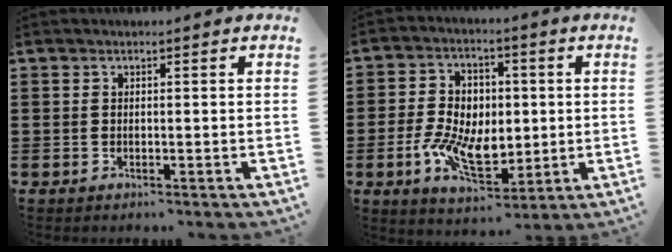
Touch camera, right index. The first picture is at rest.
{"total": 9.4, "force": [-1.3, 6.5, 6.7], "torque": [-0.160, 0.014, -0.025]}